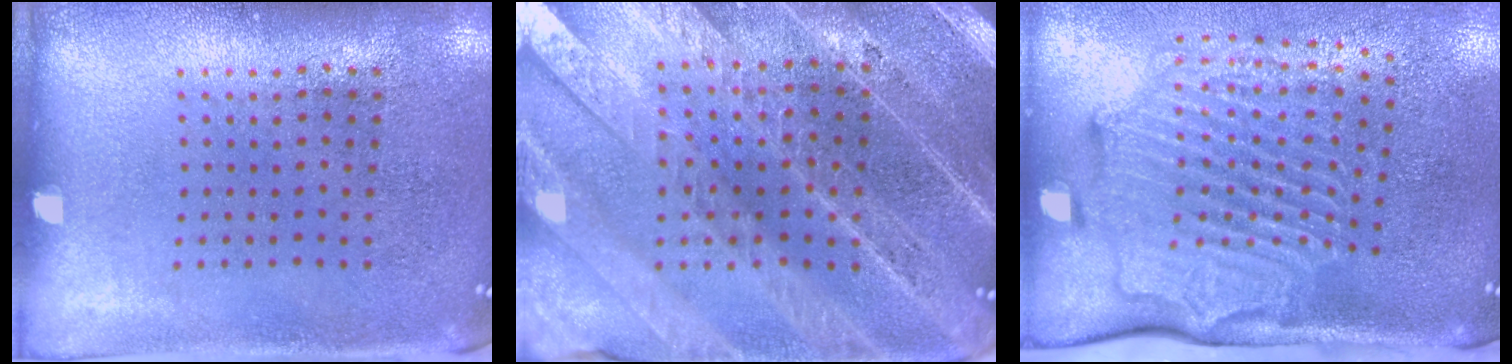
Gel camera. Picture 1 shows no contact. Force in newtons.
{"total": 4.8, "press": 4.3, "slide": 2.2}
{"total": 3.0, "press": 2.3, "slide": 2.0}